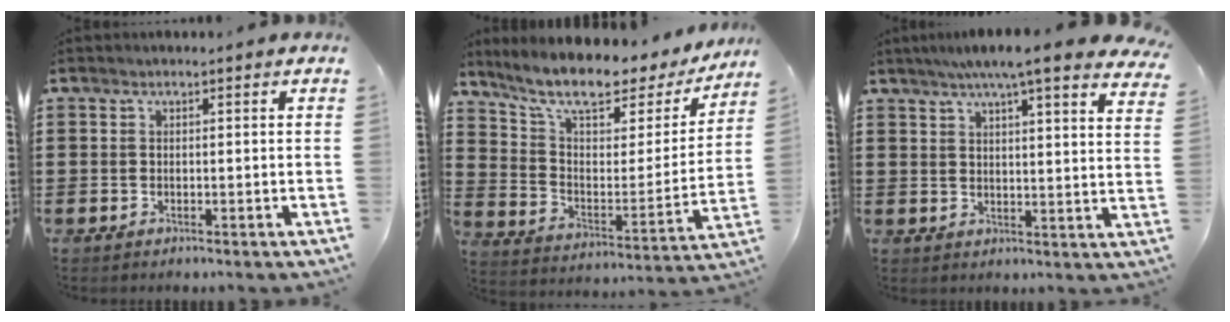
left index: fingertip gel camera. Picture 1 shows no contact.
{"total": 10.0, "force": [8.0, 2.4, 5.4], "torque": [-0.123, -0.050, 0.134]}
{"total": 7.0, "force": [5.8, 0.2, 3.9], "torque": [-0.085, -0.017, 0.100]}